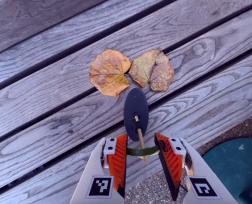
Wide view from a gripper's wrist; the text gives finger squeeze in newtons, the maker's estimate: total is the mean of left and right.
{"total": 9.6, "left": 9.3, "right": 9.8}